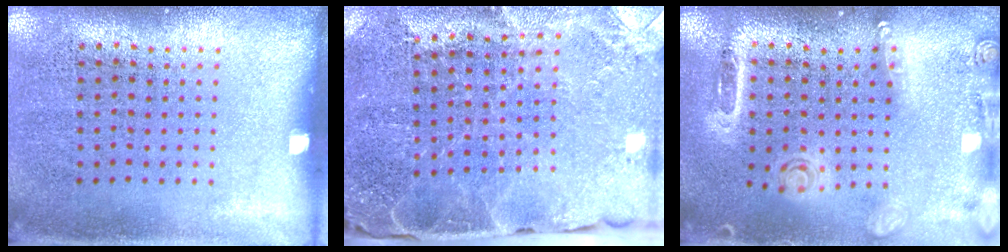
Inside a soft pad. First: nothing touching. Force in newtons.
{"total": 3.1, "press": 3.0, "slide": 0.7}
{"total": 1.6, "press": 1.5, "slide": 0.5}